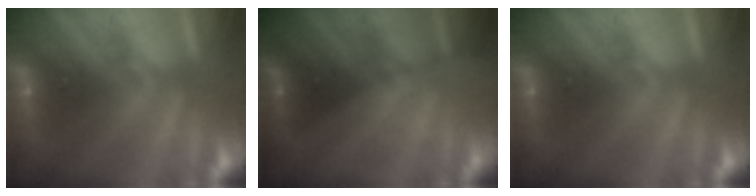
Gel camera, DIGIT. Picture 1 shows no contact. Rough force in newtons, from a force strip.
{"total": 1.4}
{"total": 0.0}